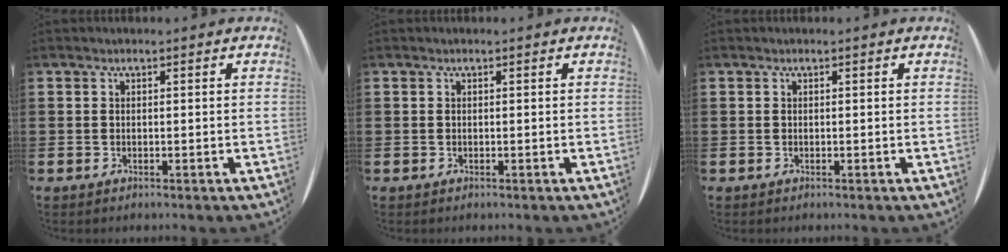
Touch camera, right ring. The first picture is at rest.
{"total": 0.0}
{"total": 0.0}